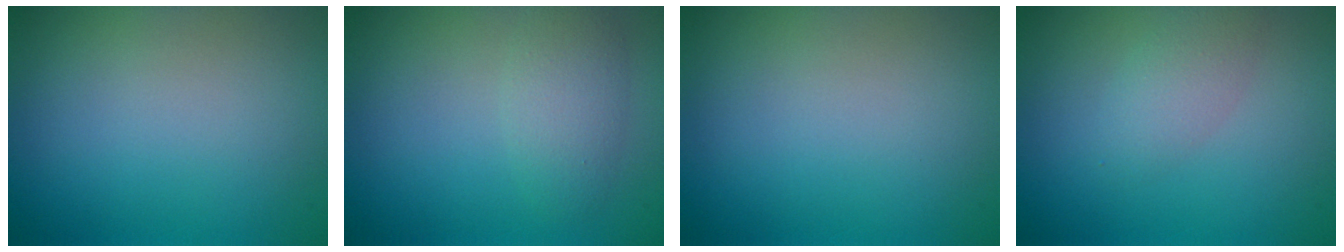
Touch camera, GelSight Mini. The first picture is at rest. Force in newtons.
{"total": 2.5, "press": 2.5, "slide": 0.2}
{"total": 0.0}
{"total": 2.1, "press": 2.1, "slide": 0.1}